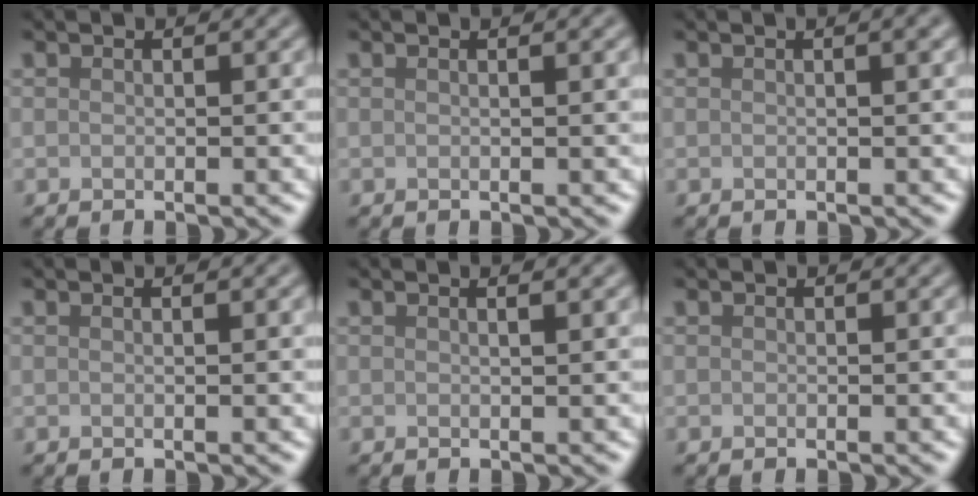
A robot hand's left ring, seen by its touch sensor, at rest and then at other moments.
{"total": 2.1, "force": [0.4, 0.8, 1.9], "torque": [-0.018, 0.003, -0.003]}
{"total": 2.1, "force": [0.5, 0.7, 1.9], "torque": [-0.018, 0.004, 0.003]}
{"total": 1.3, "force": [0.3, 0.5, 1.2], "torque": [-0.011, 0.002, -0.004]}
{"total": 1.6, "force": [0.7, 0.6, 1.3], "torque": [-0.013, 0.003, -0.001]}
{"total": 0.0}